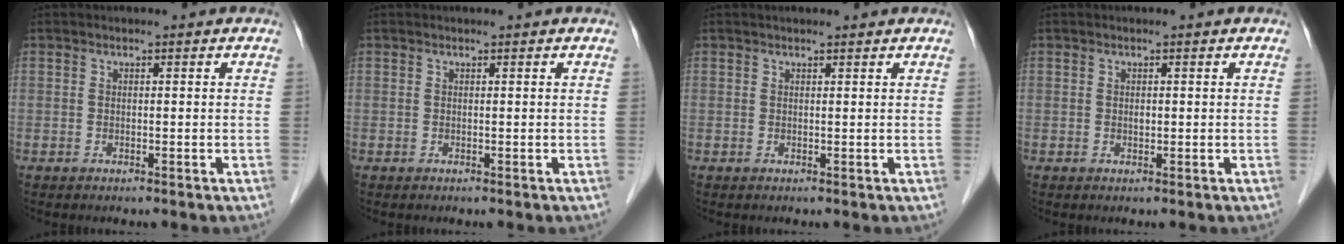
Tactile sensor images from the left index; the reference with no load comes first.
{"total": 0.0}
{"total": 2.4, "force": [2.2, 0.2, 0.9], "torque": [-0.012, 0.016, 0.028]}
{"total": 0.5, "force": [-0.1, 0.4, 0.4], "torque": [-0.005, -0.003, -0.002]}